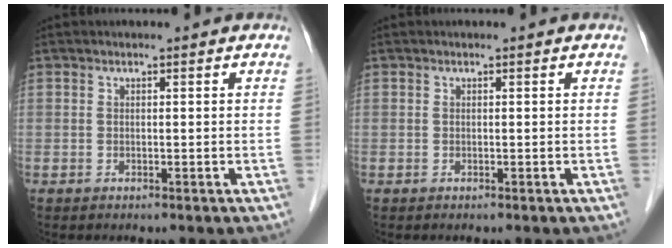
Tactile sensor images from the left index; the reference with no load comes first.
{"total": 0.0}